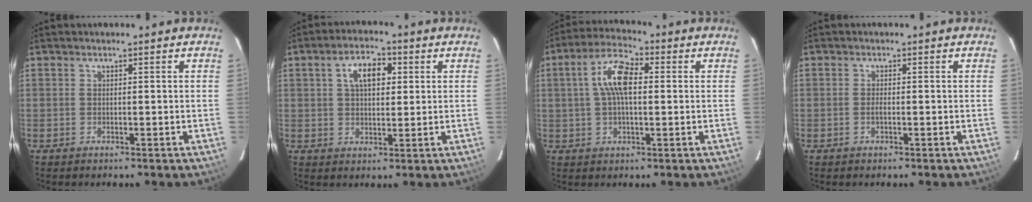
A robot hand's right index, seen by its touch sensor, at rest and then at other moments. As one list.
[{"total": 6.7, "force": [2.1, 3.8, 5.1], "torque": [-0.087, 0.020, 0.037]}, {"total": 8.9, "force": [1.3, 3.8, 7.9], "torque": [-0.155, 0.022, 0.022]}, {"total": 0.9, "force": [-0.4, 0.1, 0.8], "torque": [-0.017, 0.001, -0.008]}]